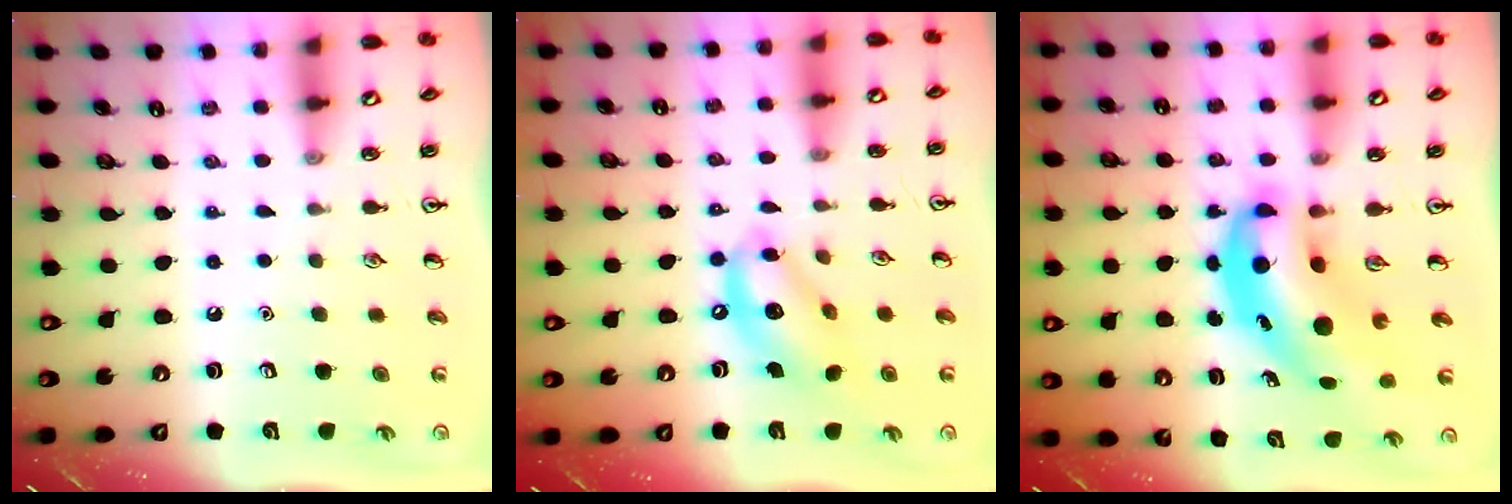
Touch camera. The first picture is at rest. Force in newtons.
{"total": 12.7, "press": 12.1, "slide": 3.8}
{"total": 10.3, "press": 9.8, "slide": 3.2}